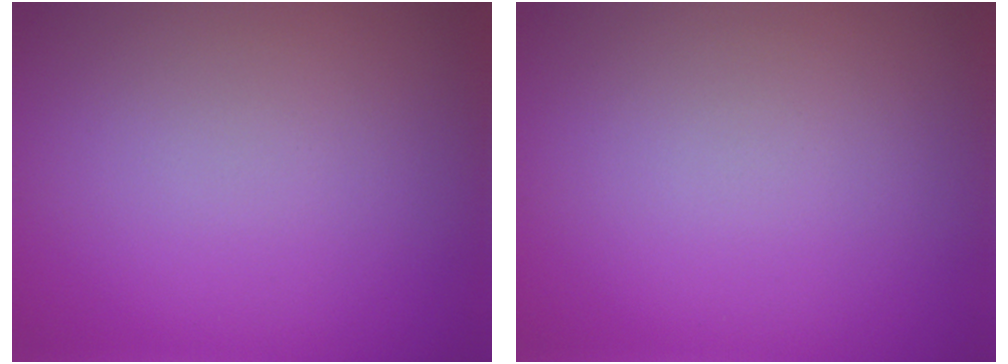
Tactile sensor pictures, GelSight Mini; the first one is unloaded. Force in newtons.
{"total": 0.0}